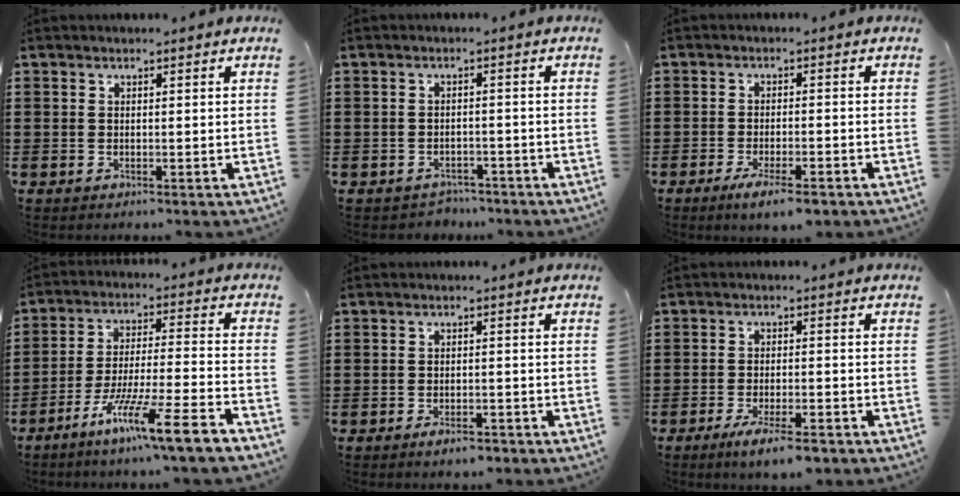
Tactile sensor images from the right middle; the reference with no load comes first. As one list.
[{"total": 1.9, "force": [-1.8, 0.6, -0.2], "torque": [-0.005, 0.002, -0.042]}, {"total": 4.2, "force": [-2.9, 0.6, 3.0], "torque": [-0.052, -0.002, -0.051]}, {"total": 11.0, "force": [-8.1, -0.1, 7.4], "torque": [-0.139, 0.000, -0.159]}, {"total": 2.2, "force": [-1.7, 0.6, 1.2], "torque": [-0.021, 0.001, -0.032]}, {"total": 4.8, "force": [-3.5, 0.5, 3.2], "torque": [-0.063, -0.005, -0.066]}]